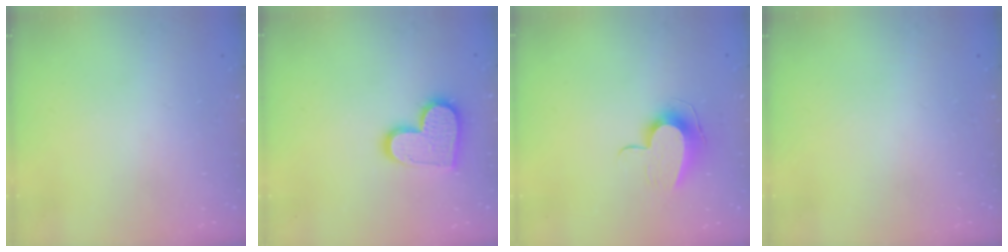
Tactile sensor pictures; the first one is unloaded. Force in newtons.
{"total": 13.8, "press": 13.7, "slide": 1.1}
{"total": 9.4, "press": 9.4, "slide": 0.6}
{"total": 0.0}